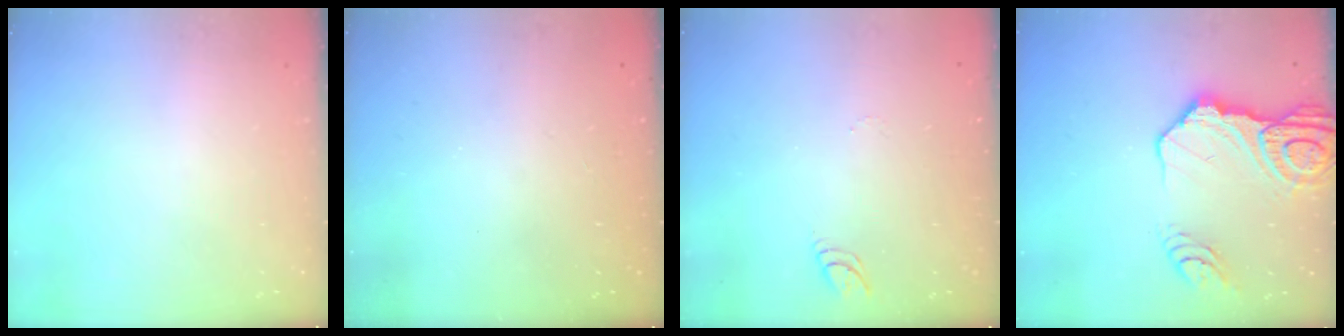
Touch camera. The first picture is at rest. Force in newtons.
{"total": 0.0}
{"total": 4.1, "press": 4.1, "slide": 0.4}
{"total": 18.6, "press": 18.4, "slide": 2.0}